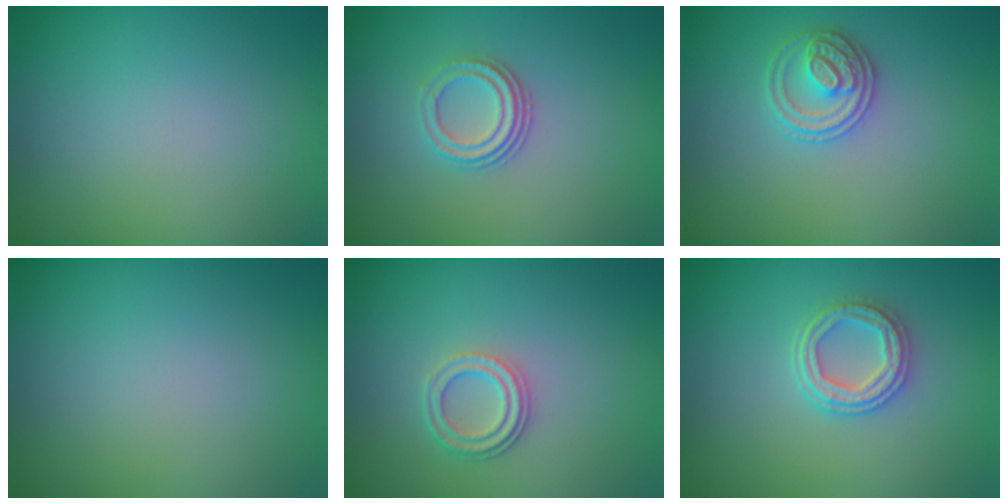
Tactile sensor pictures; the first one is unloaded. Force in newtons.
{"total": 3.0, "press": 2.2, "slide": 2.0}
{"total": 2.7, "press": 2.7, "slide": 0.6}
{"total": 0.0}
{"total": 2.4, "press": 2.0, "slide": 1.2}
{"total": 3.1, "press": 2.8, "slide": 1.3}